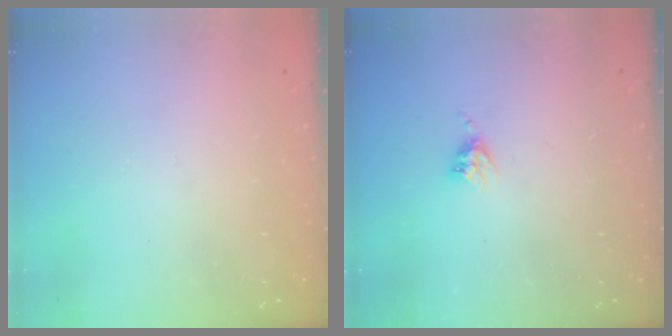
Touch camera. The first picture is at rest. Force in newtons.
{"total": 5.2, "press": 5.2, "slide": 0.6}